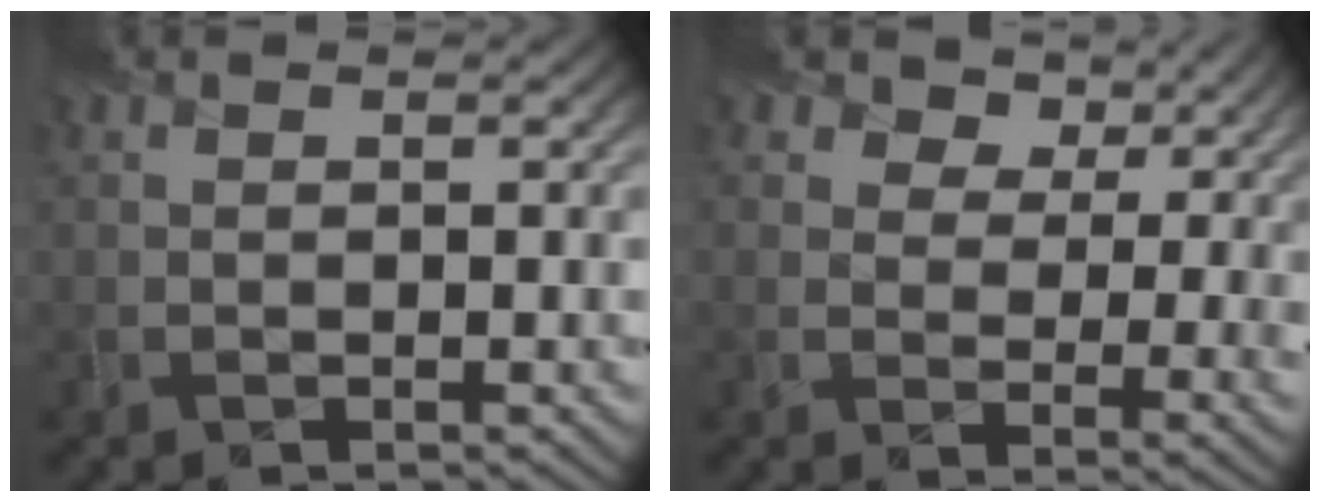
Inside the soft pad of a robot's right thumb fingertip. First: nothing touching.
{"total": 9.5, "force": [5.3, 6.2, 4.9], "torque": [-0.085, -0.001, 0.090]}